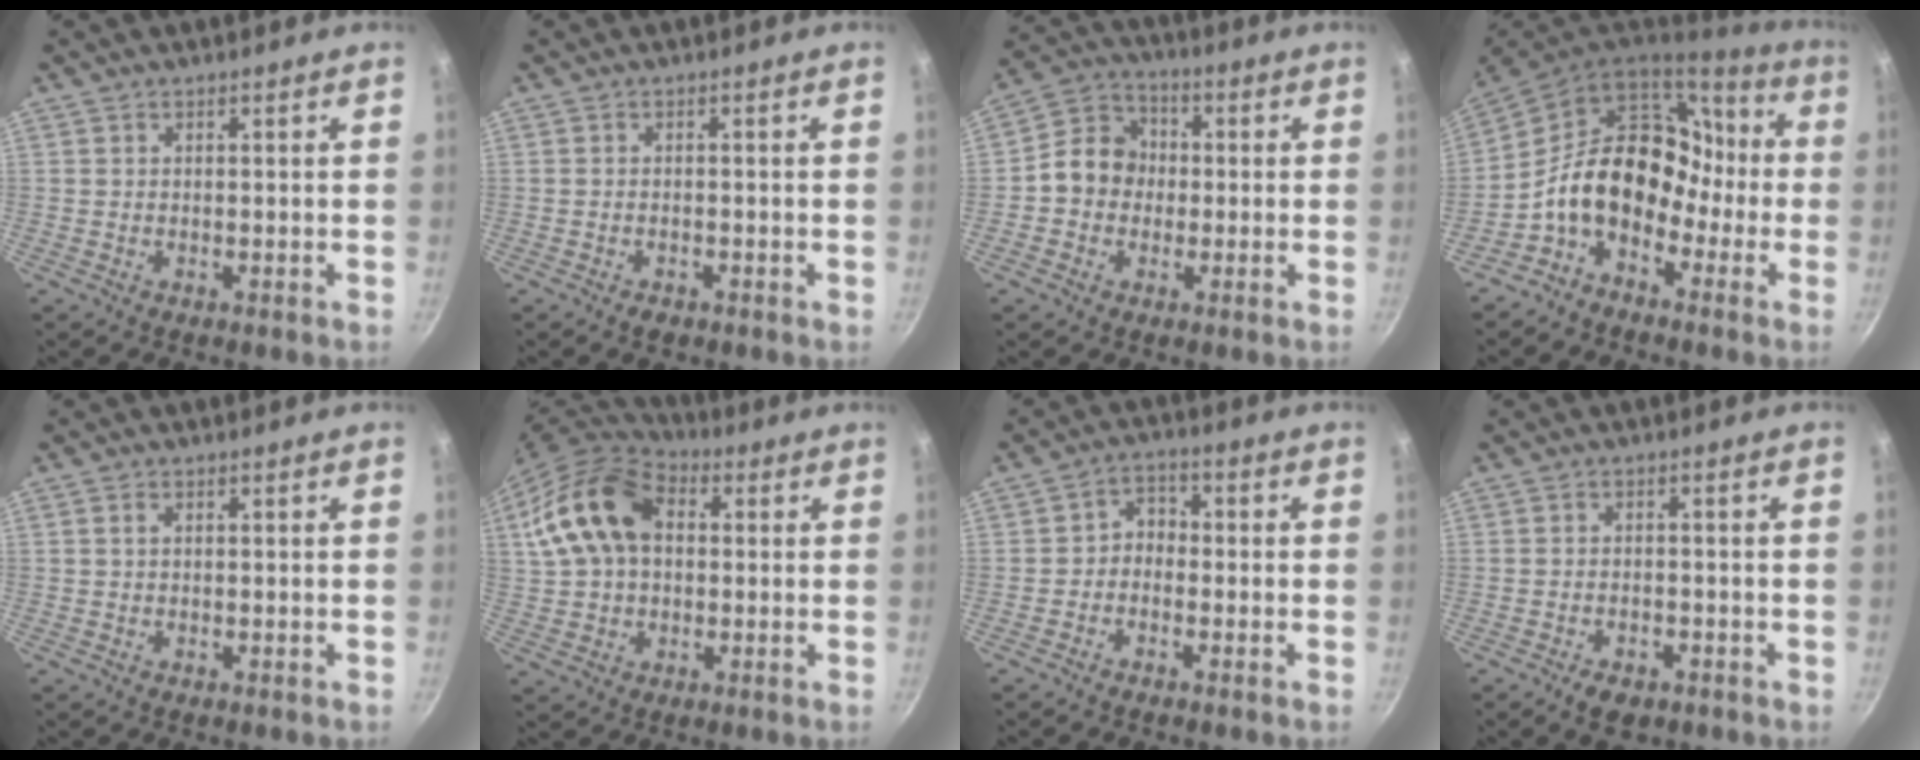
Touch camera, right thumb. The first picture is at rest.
{"total": 1.7, "force": [-1.1, 1.0, 0.9], "torque": [-0.017, 0.008, -0.016]}
{"total": 9.4, "force": [-0.6, 8.2, 4.4], "torque": [-0.041, 0.025, -0.031]}
{"total": 17.7, "force": [-4.4, 13.1, 11.1], "torque": [-0.136, 0.070, -0.092]}
{"total": 1.1, "force": [0.3, 0.7, 0.8], "torque": [-0.013, 0.003, 0.005]}
{"total": 16.9, "force": [3.1, 11.8, 11.8], "torque": [-0.207, 0.023, 0.044]}
{"total": 3.7, "force": [-1.2, 2.9, 2.0], "torque": [-0.014, 0.024, -0.032]}
{"total": 4.2, "force": [-2.5, 2.4, 2.4], "torque": [-0.035, 0.017, -0.031]}